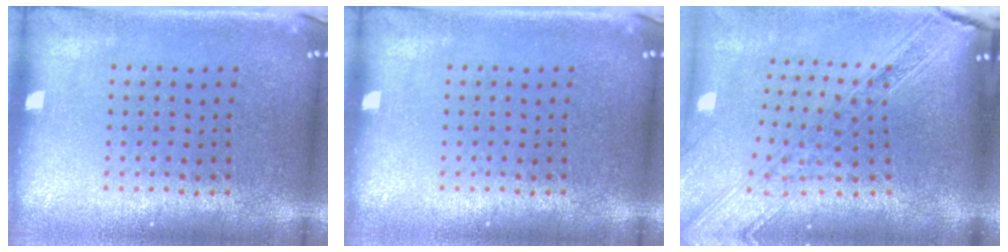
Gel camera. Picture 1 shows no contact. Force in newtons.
{"total": 0.0}
{"total": 2.5, "press": 2.1, "slide": 1.4}